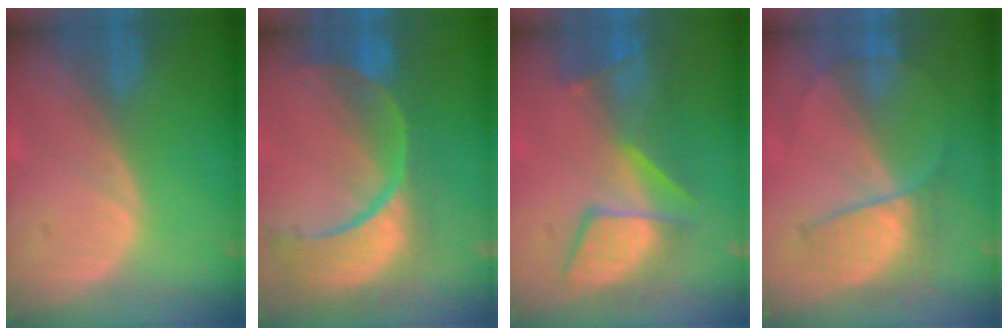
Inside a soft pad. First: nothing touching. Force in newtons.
{"total": 13.8, "press": 10.9, "slide": 8.4}
{"total": 9.1, "press": 9.0, "slide": 1.2}
{"total": 6.1, "press": 6.0, "slide": 1.1}